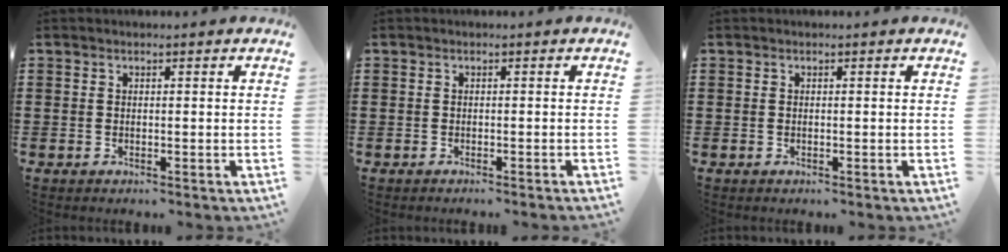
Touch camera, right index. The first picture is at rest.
{"total": 0.8, "force": [-0.8, -0.3, 0.1], "torque": [-0.002, -0.002, -0.015]}
{"total": 0.0}